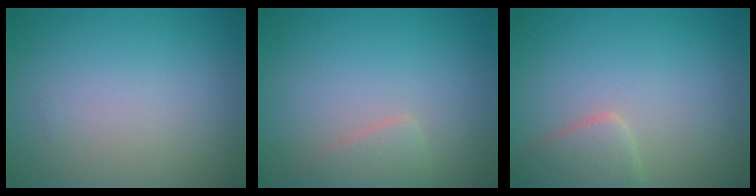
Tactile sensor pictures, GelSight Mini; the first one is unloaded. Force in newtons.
{"total": 1.7, "press": 1.7, "slide": 0.2}
{"total": 2.4, "press": 2.4, "slide": 0.1}